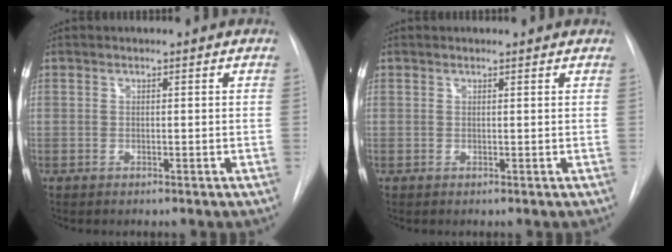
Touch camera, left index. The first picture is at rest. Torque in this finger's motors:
{"motor_torque": [0.82, -0.95, -0.06, 0.00]}